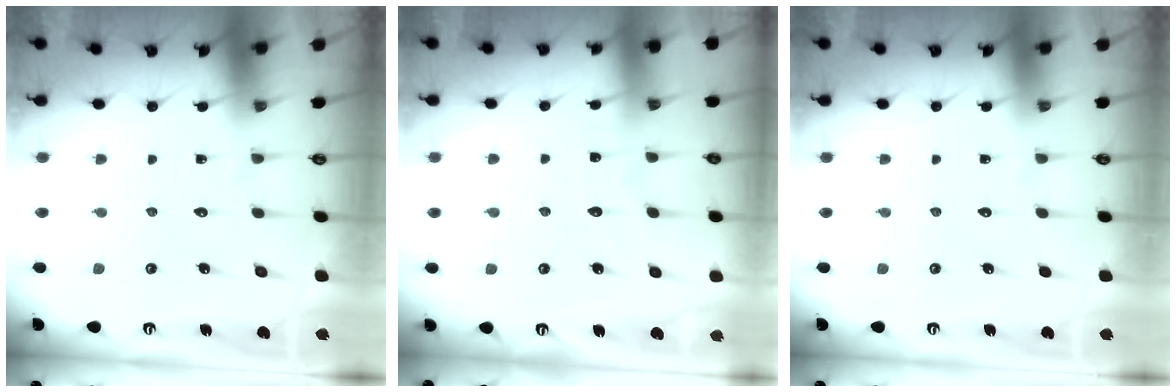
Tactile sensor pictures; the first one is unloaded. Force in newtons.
{"total": 2.2, "press": 2.1, "slide": 0.3}
{"total": 0.0}